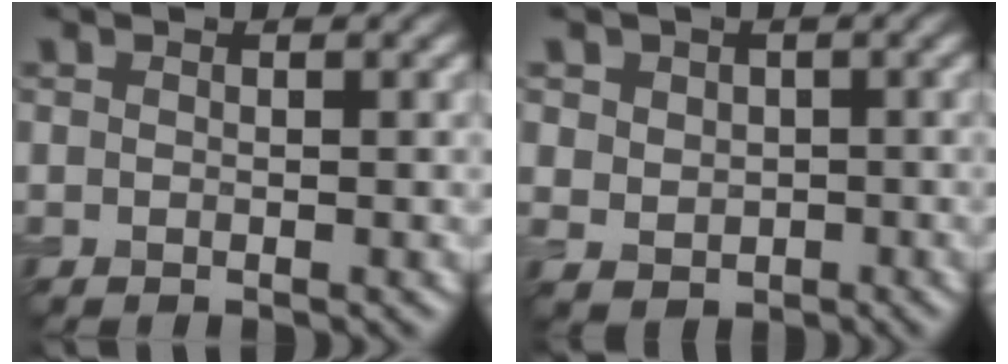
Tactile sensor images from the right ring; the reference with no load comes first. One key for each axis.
{"total": 3.4, "fx": 0.8, "fy": 3.1, "fz": 1.3, "tx": -0.029, "ty": 0.003, "tz": 0.013}